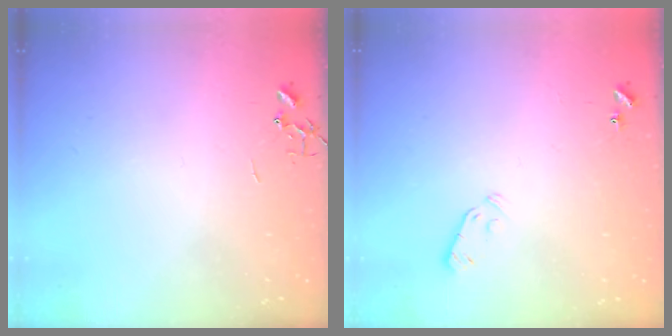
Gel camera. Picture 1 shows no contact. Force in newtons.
{"total": 3.9, "press": 3.8, "slide": 0.7}